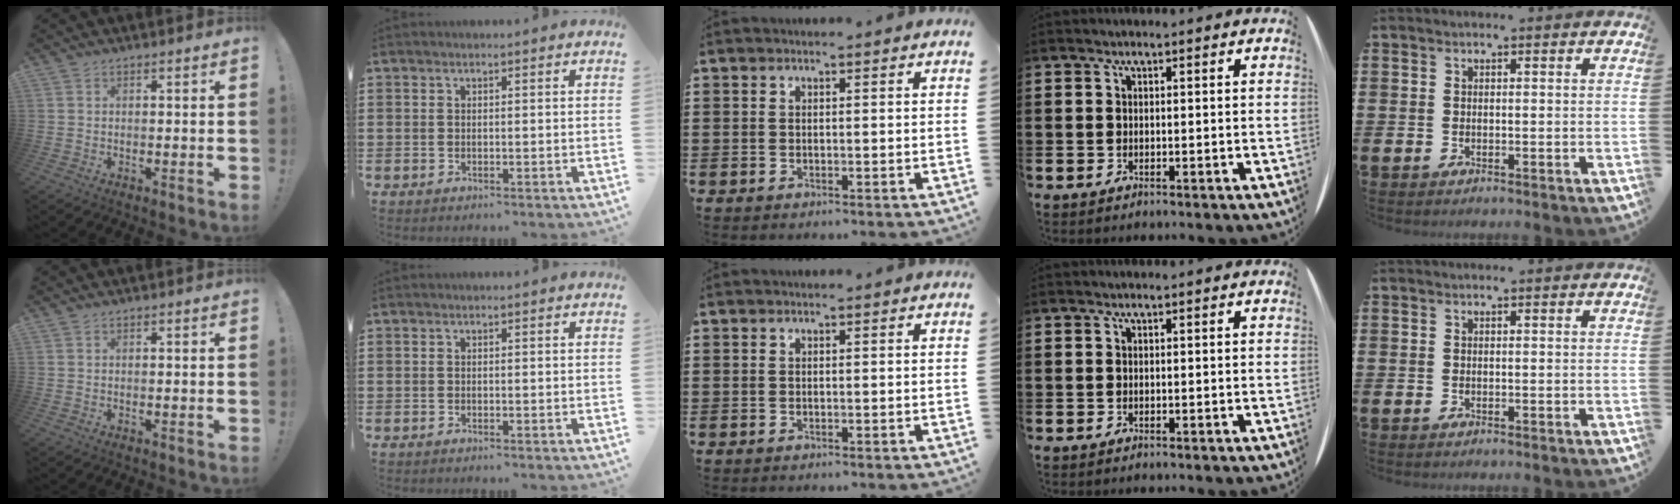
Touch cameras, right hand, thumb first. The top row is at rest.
{}